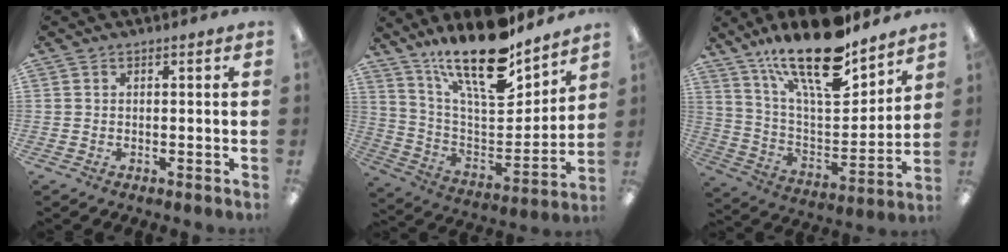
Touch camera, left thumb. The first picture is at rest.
{"total": 21.3, "force": [16.4, 6.4, 12.0], "torque": [-0.212, -0.110, 0.282]}
{"total": 22.3, "force": [16.4, 7.4, 13.1], "torque": [-0.223, -0.104, 0.280]}